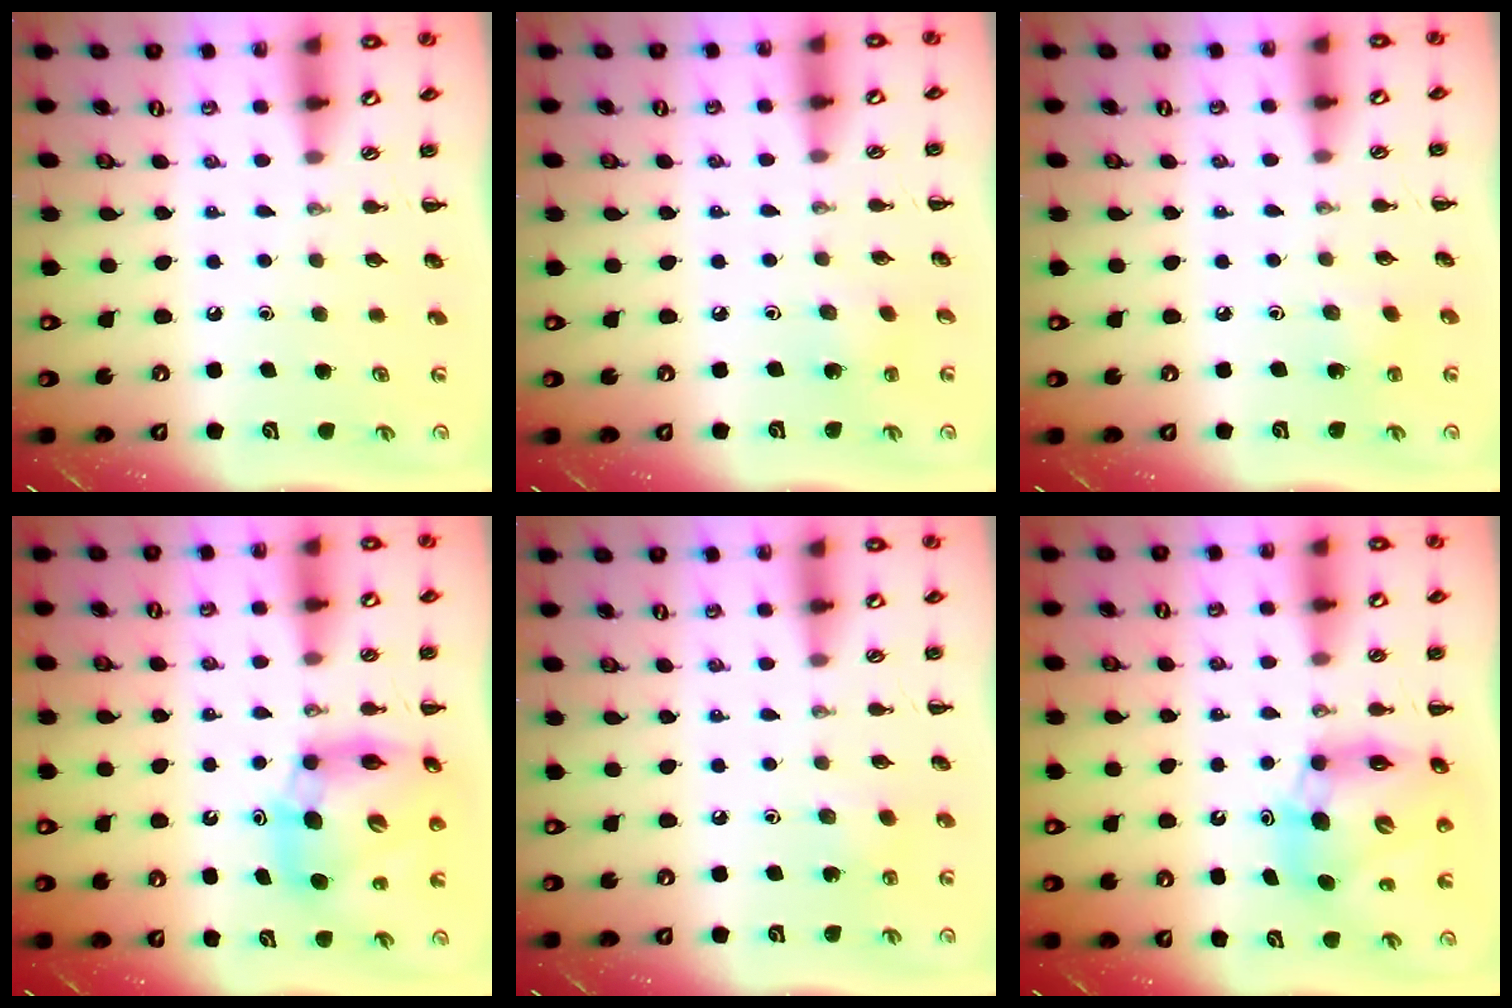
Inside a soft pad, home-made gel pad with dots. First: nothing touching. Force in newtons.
{"total": 1.5, "press": 1.4, "slide": 0.6}
{"total": 2.5, "press": 2.4, "slide": 0.8}
{"total": 12.6, "press": 12.1, "slide": 3.5}
{"total": 2.8, "press": 2.6, "slide": 0.9}
{"total": 11.9, "press": 11.4, "slide": 3.5}